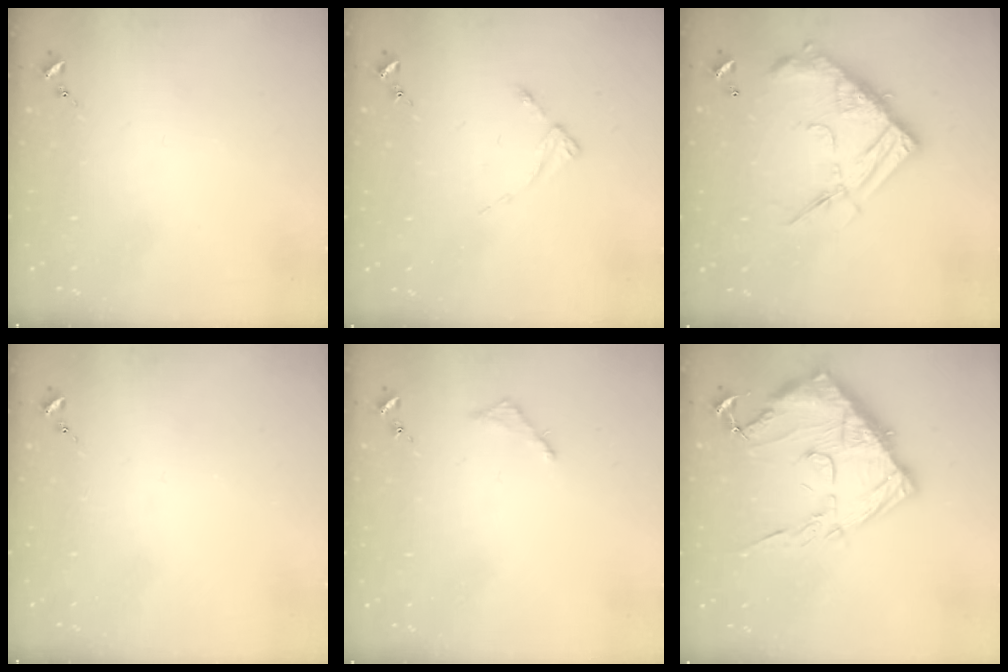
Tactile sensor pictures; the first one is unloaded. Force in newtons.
{"total": 2.8, "press": 2.8, "slide": 0.3}
{"total": 18.6, "press": 18.5, "slide": 1.7}
{"total": 0.0}
{"total": 2.8, "press": 2.7, "slide": 0.3}
{"total": 18.7, "press": 18.6, "slide": 1.2}